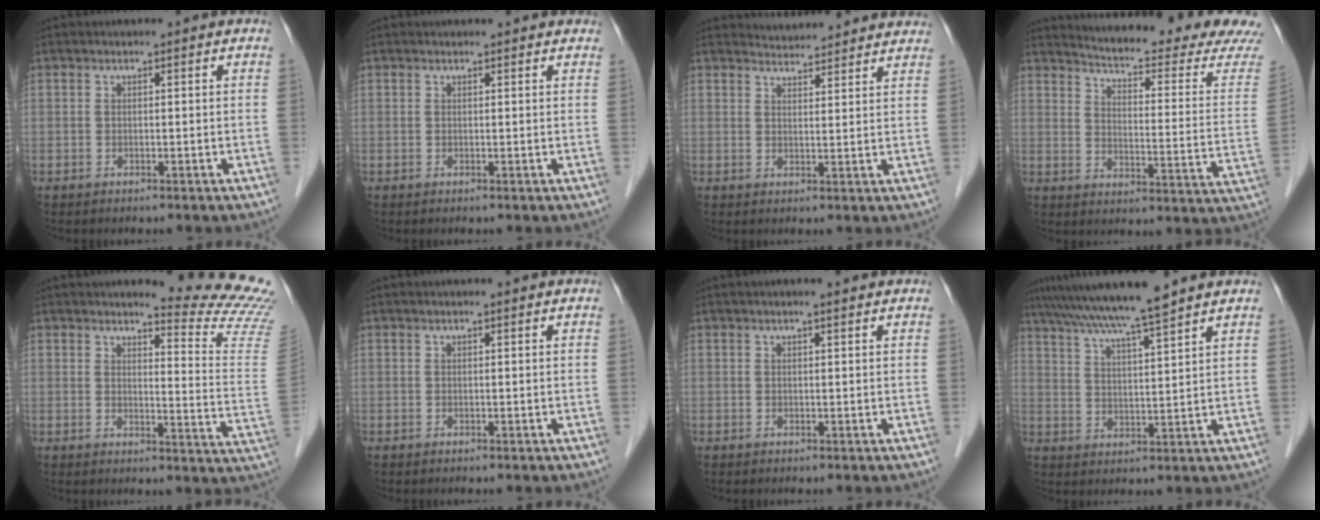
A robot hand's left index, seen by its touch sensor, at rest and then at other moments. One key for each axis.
{"total": 2.7, "fx": 2.5, "fy": 0.7, "fz": 0.6, "tx": -0.012, "ty": 0.016, "tz": 0.022}
{"total": 7.5, "fx": 7.4, "fy": 1.0, "fz": 0.7, "tx": -0.007, "ty": 0.014, "tz": 0.081}
{"total": 21.1, "fx": 20.2, "fy": -0.2, "fz": 5.9, "tx": -0.094, "ty": -0.112, "tz": 0.238}
{"total": 13.6, "fx": 13.3, "fy": -1.6, "fz": 2.1, "tx": -0.020, "ty": -0.144, "tz": 0.129}
{"total": 0.5, "fx": 0.5, "fy": 0.0, "fz": 0.3, "tx": -0.008, "ty": 0.009, "tz": 0.009}
{"total": 1.9, "fx": 1.5, "fy": 0.1, "fz": 1.2, "tx": -0.016, "ty": 0.014, "tz": 0.020}
{"total": 11.3, "fx": 9.7, "fy": -1.3, "fz": 5.6, "tx": -0.100, "ty": 0.018, "tz": 0.157}